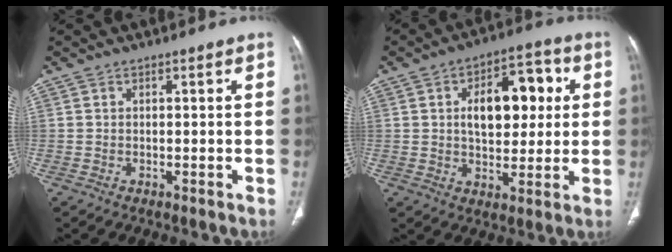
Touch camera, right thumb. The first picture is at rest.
{"total": 14.0, "force": [2.7, 8.1, 11.1], "torque": [-0.125, 0.015, 0.039]}